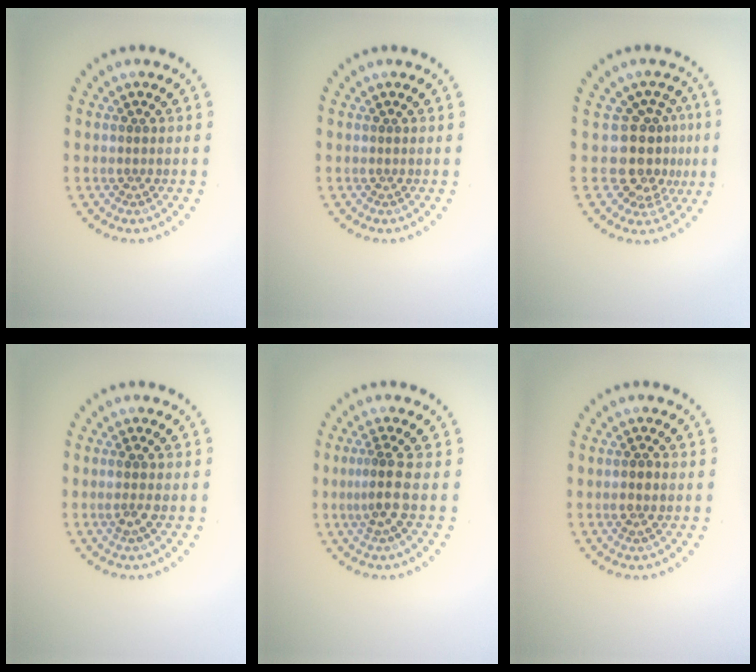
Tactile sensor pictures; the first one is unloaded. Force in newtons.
{"total": 0.0}
{"total": 4.3, "press": 3.4, "slide": 2.7}
{"total": 1.3, "press": 1.1, "slide": 0.7}
{"total": 2.7, "press": 1.9, "slide": 1.9}
{"total": 1.0, "press": 0.9, "slide": 0.4}